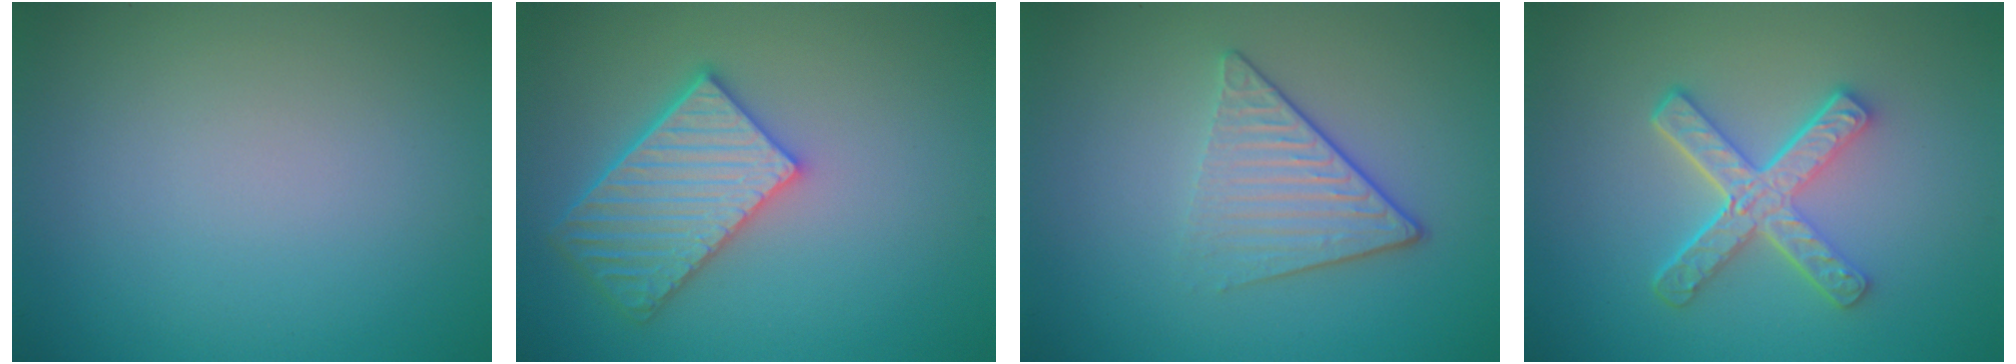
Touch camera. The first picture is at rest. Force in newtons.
{"total": 5.2, "press": 4.6, "slide": 2.4}
{"total": 4.1, "press": 2.9, "slide": 2.8}
{"total": 5.2, "press": 3.6, "slide": 3.7}